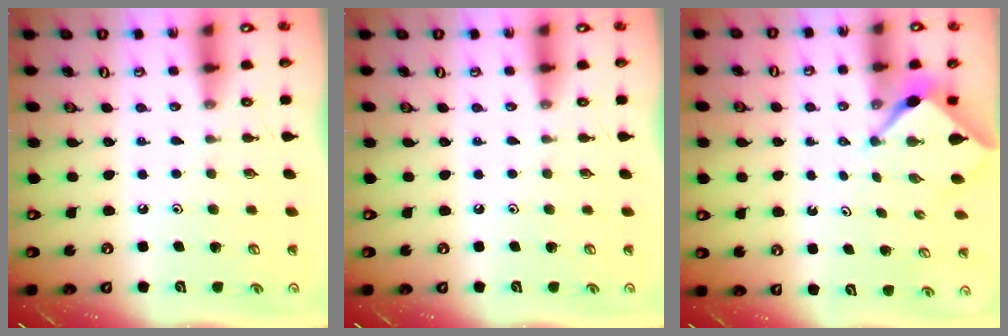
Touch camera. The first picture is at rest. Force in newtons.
{"total": 0.0}
{"total": 2.2, "press": 2.2, "slide": 0.3}